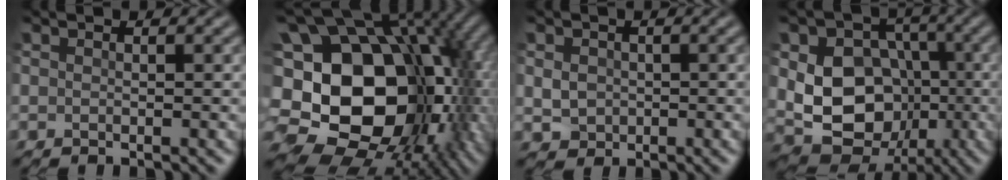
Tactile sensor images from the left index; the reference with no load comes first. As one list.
[{"total": 21.4, "force": [-2.0, 15.7, 14.4], "torque": [-0.256, -0.001, -0.035]}, {"total": 2.3, "force": [-0.3, 2.0, 1.1], "torque": [-0.028, -0.006, -0.007]}, {"total": 11.0, "force": [-1.0, 8.6, 6.8], "torque": [-0.096, -0.024, -0.025]}]